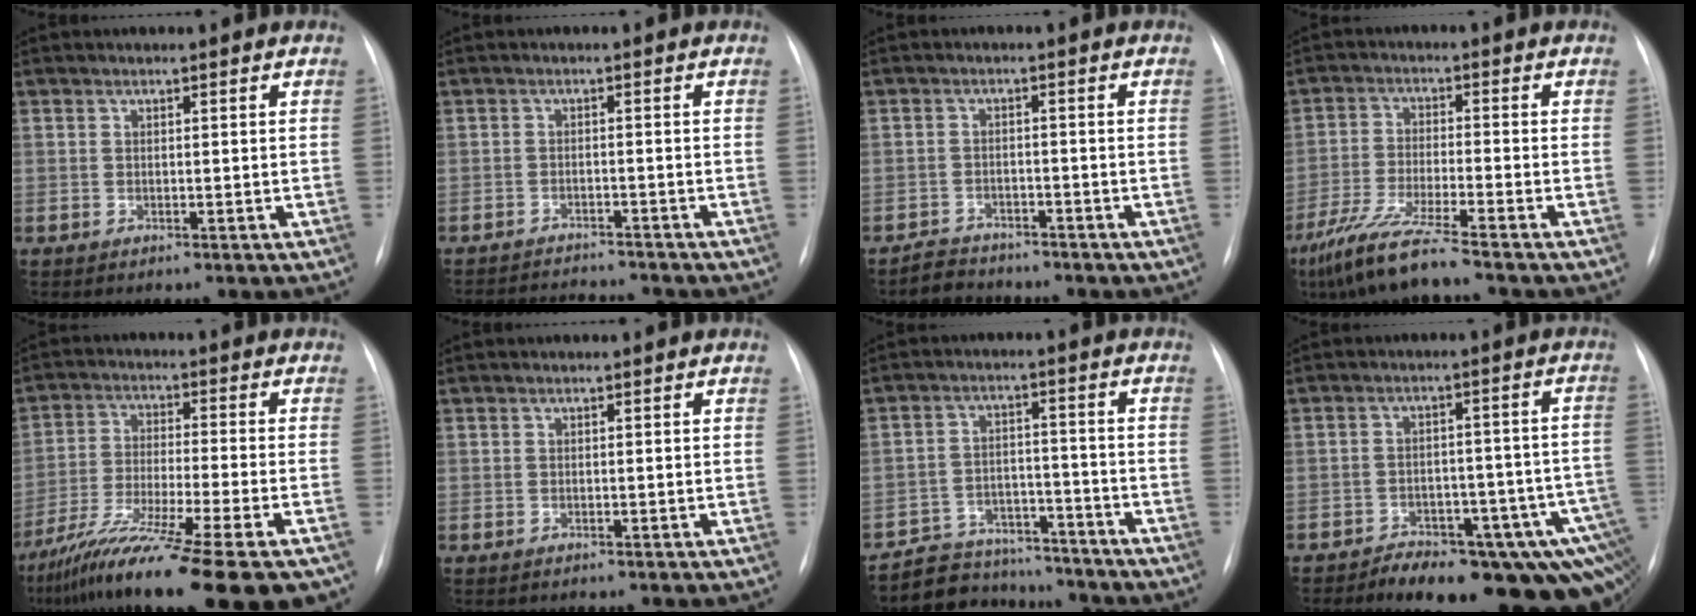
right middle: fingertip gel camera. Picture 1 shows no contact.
{"total": 8.7, "force": [-8.5, 0.6, 2.1], "torque": [-0.034, -0.006, -0.120]}
{"total": 3.7, "force": [-3.3, 1.6, -0.3], "torque": [-0.004, -0.004, -0.054]}
{"total": 10.4, "force": [-8.1, -1.4, 6.5], "torque": [-0.125, -0.047, -0.145]}
{"total": 19.9, "force": [-14.5, 0.8, 13.6], "torque": [-0.207, -0.052, -0.239]}
{"total": 0.0}
{"total": 12.3, "force": [-11.1, 4.9, 1.8], "torque": [-0.025, 0.030, -0.161]}
{"total": 19.3, "force": [-12.4, 6.4, 13.4], "torque": [-0.091, 0.031, -0.147]}